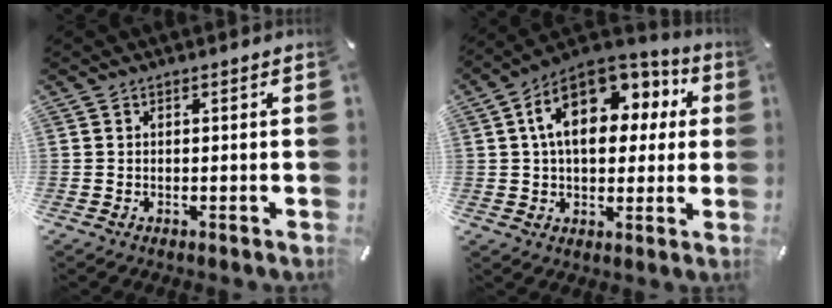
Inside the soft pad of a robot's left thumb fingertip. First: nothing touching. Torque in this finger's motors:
{"motor_torque": [1.95, 2.03, 1.59, -1.17, 0.61]}